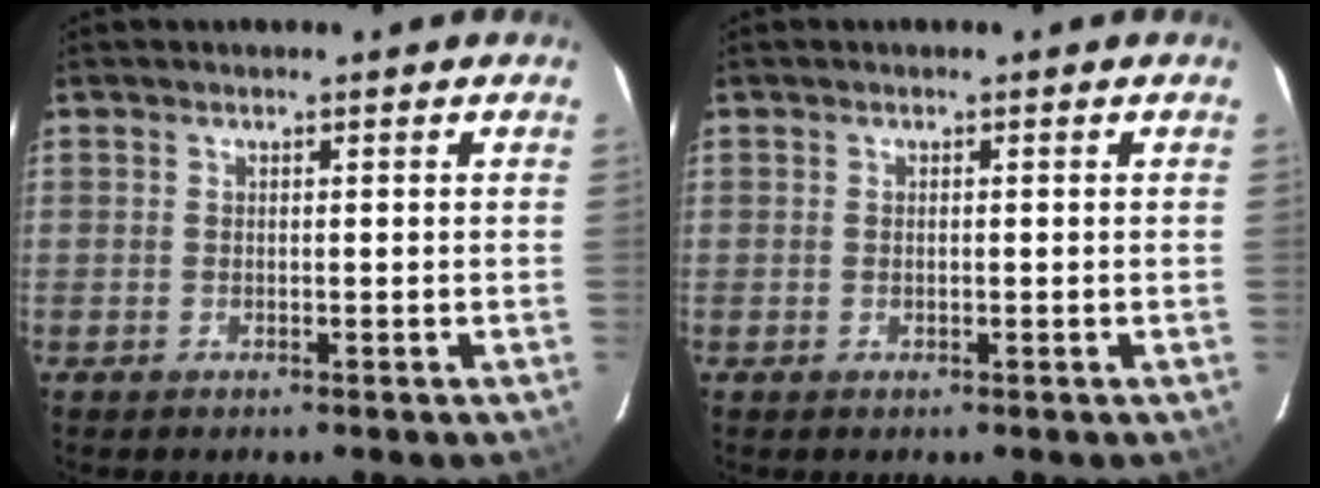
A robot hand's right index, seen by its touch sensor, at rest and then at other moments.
{"total": 0.6, "force": [0.0, 0.3, 0.5], "torque": [-0.010, 0.001, 0.000]}